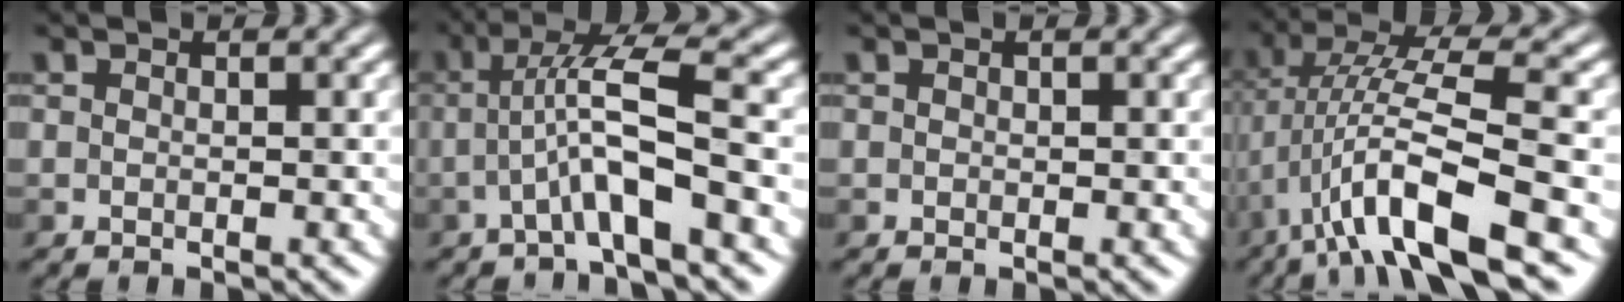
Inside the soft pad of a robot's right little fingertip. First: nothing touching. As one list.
[{"total": 4.8, "force": [-2.0, -0.1, 4.4], "torque": [-0.085, 0.024, -0.036]}, {"total": 0.6, "force": [0.3, 0.5, 0.3], "torque": [0.003, 0.005, -0.003]}, {"total": 9.1, "force": [-3.9, 1.8, 8.0], "torque": [-0.150, 0.022, -0.072]}]